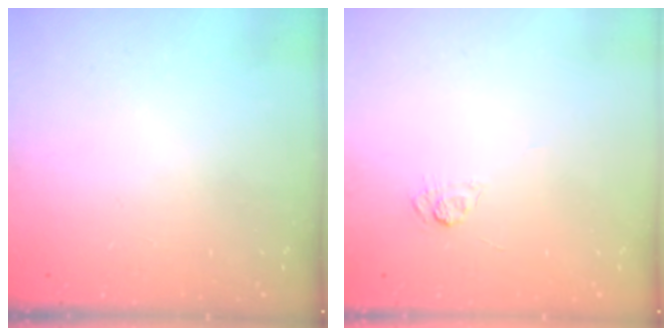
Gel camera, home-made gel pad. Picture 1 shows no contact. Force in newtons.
{"total": 4.0, "press": 3.7, "slide": 1.5}